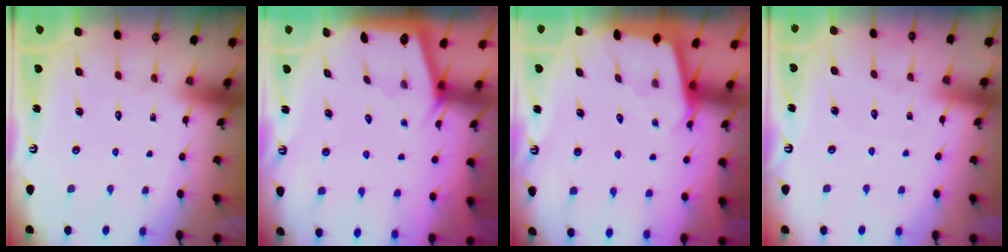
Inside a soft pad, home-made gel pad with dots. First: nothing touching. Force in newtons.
{"total": 2.0, "press": 2.0, "slide": 0.3}
{"total": 2.0, "press": 2.0, "slide": 0.2}
{"total": 1.6, "press": 1.5, "slide": 0.3}